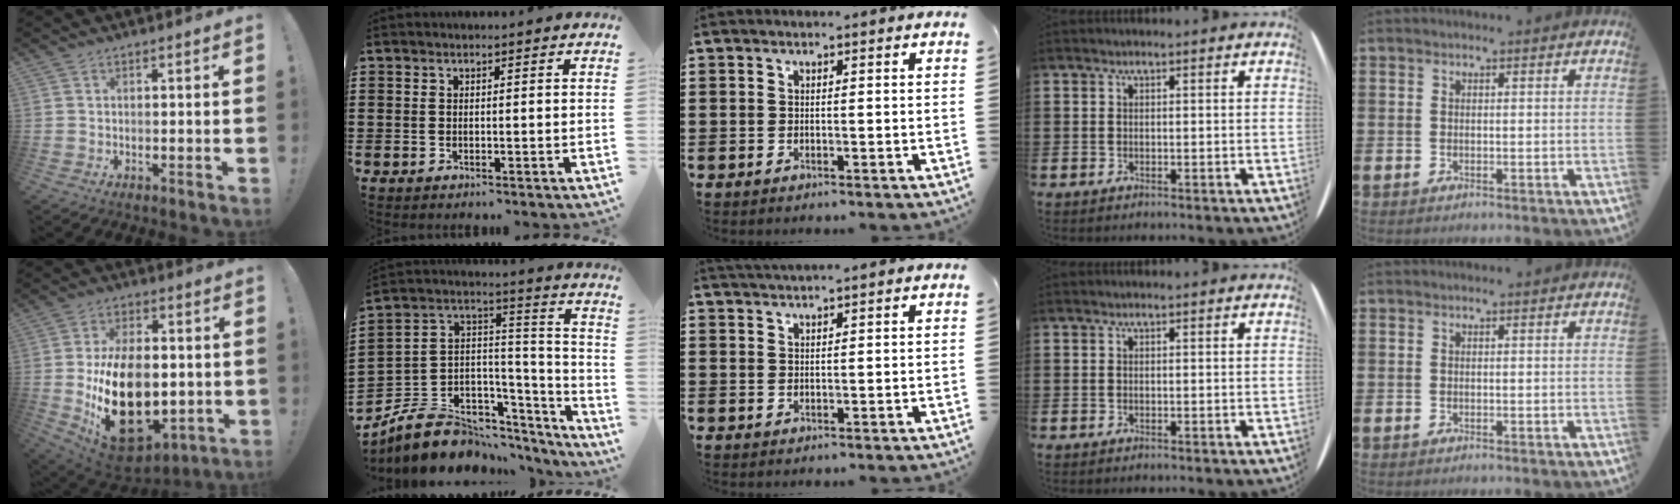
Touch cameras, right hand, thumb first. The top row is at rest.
{"thumb": {"total": 25.9, "force": [-4.0, 16.2, 19.8], "torque": [-0.351, 0.007, -0.047]}, "index": {"total": 8.8, "force": [-6.1, 6.1, 2.0], "torque": [-0.050, 0.010, -0.106]}, "middle": {"total": 1.5, "force": [1.5, -0.1, 0.3], "torque": [-0.008, 0.002, 0.028]}}